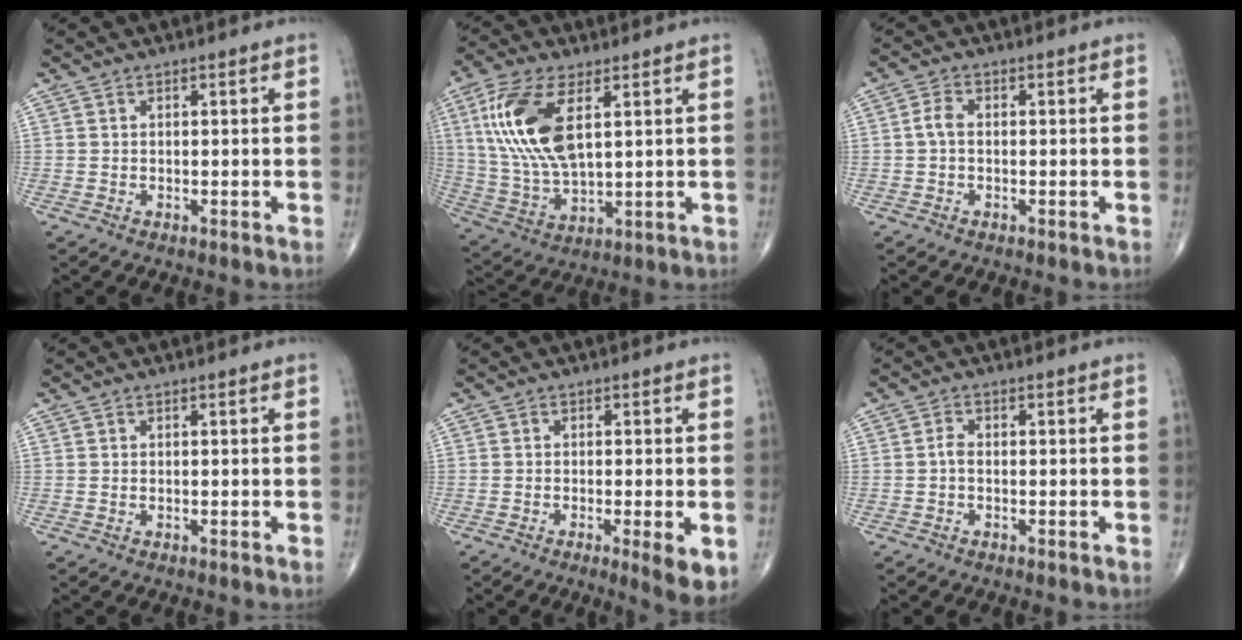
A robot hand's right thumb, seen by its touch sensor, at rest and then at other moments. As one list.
[{"total": 15.9, "force": [4.8, 7.1, 13.4], "torque": [-0.285, -0.011, 0.100]}, {"total": 2.4, "force": [-0.2, 1.5, 1.9], "torque": [-0.038, 0.006, -0.008]}, {"total": 0.0}, {"total": 5.9, "force": [-1.8, 1.1, 5.6], "torque": [-0.080, -0.015, -0.026]}, {"total": 1.4, "force": [-0.3, 0.8, 1.1], "torque": [-0.017, 0.002, -0.010]}]